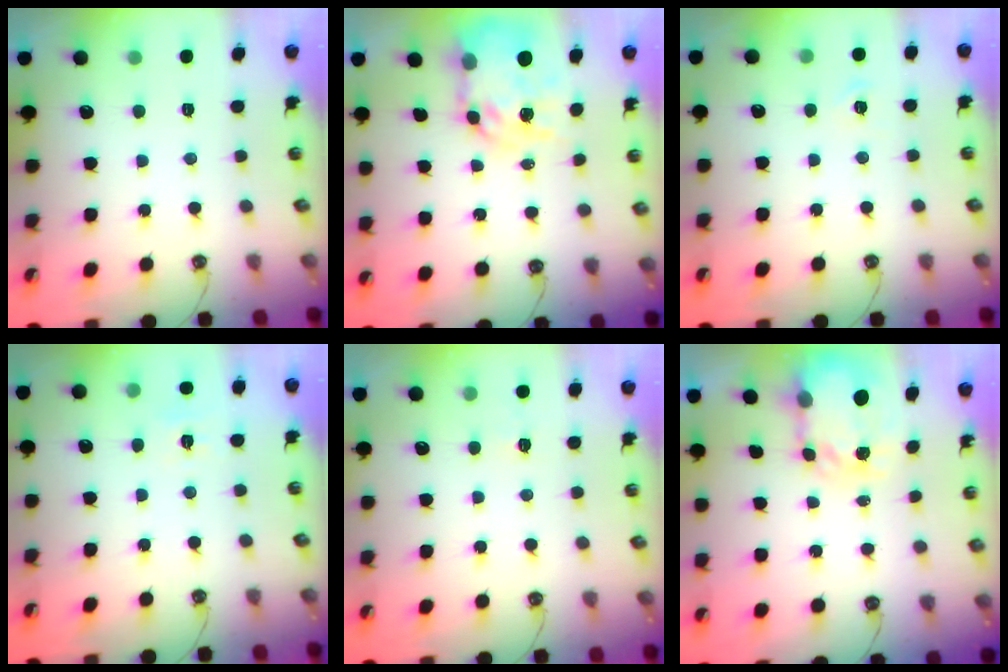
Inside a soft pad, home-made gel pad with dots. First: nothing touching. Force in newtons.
{"total": 12.3, "press": 12.3, "slide": 1.0}
{"total": 4.1, "press": 4.1, "slide": 0.5}
{"total": 6.4, "press": 6.4, "slide": 0.5}
{"total": 2.5, "press": 2.4, "slide": 0.4}
{"total": 5.1, "press": 5.1, "slide": 0.6}